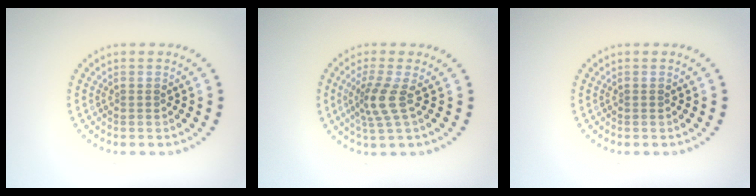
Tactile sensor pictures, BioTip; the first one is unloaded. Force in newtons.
{"total": 2.8, "press": 2.0, "slide": 1.9}
{"total": 0.0}